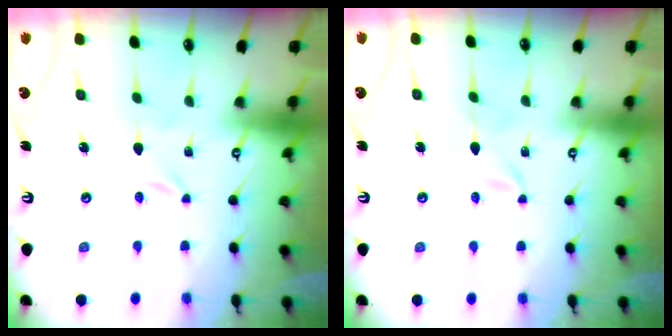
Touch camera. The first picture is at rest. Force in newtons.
{"total": 1.9, "press": 1.9, "slide": 0.2}